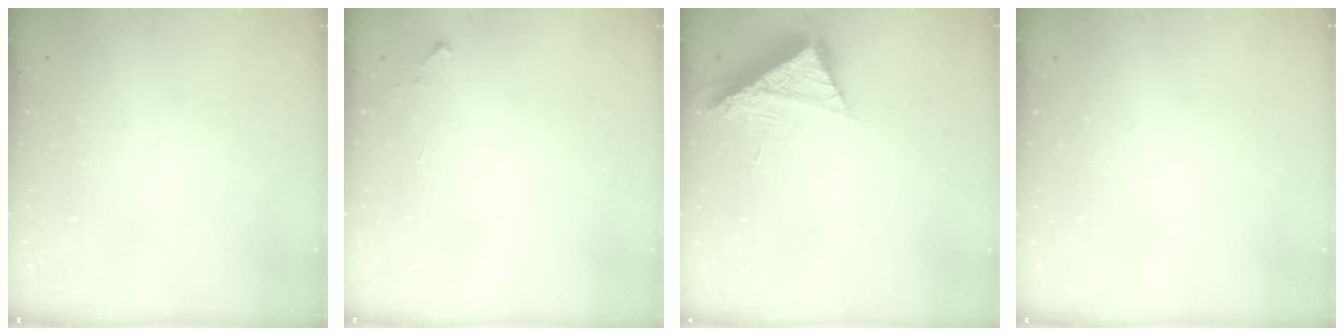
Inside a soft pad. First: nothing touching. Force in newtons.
{"total": 2.6, "press": 2.6, "slide": 0.4}
{"total": 8.2, "press": 8.2, "slide": 0.3}
{"total": 0.0}